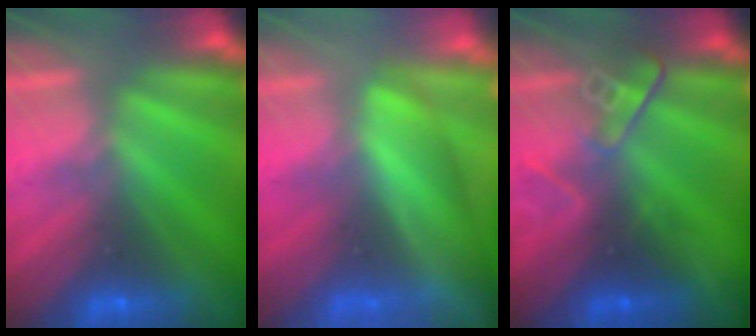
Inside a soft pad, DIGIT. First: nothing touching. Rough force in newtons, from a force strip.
{"total": 3.6}
{"total": 2.5}